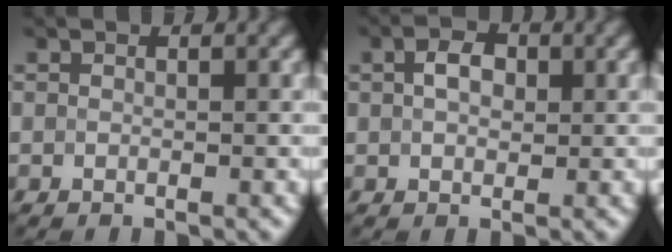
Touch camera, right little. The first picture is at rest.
{"total": 2.7, "force": [0.7, 1.8, 1.9], "torque": [-0.039, 0.006, 0.009]}